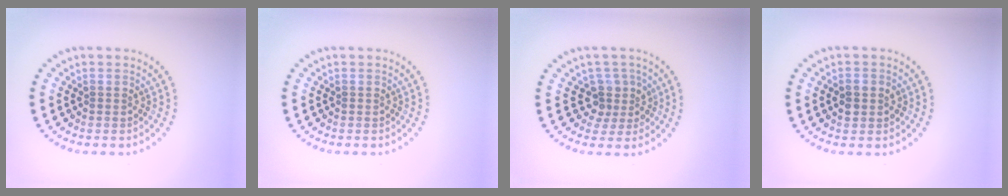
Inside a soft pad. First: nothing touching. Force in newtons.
{"total": 0.0}
{"total": 2.7, "press": 2.1, "slide": 1.7}
{"total": 1.7, "press": 1.7, "slide": 0.1}